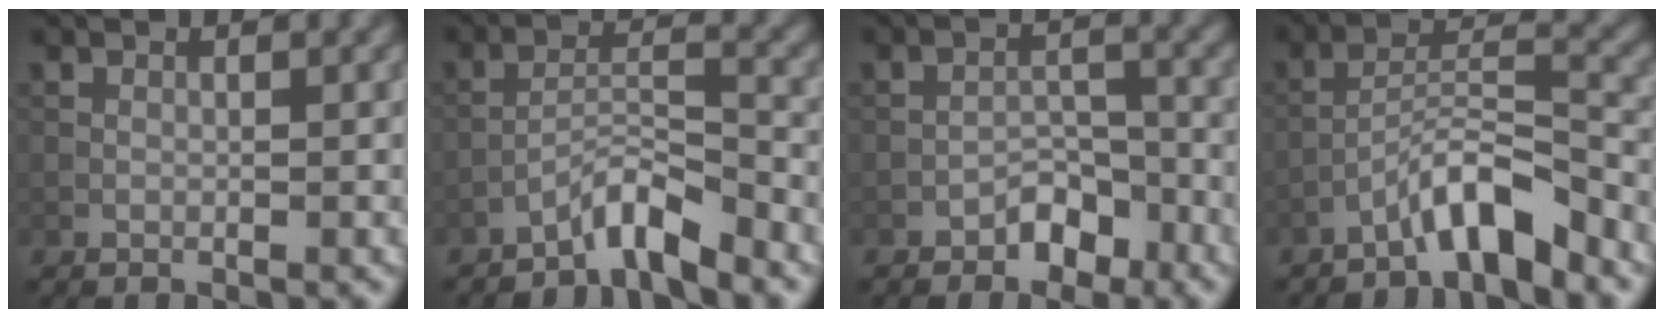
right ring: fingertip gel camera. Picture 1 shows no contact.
{"total": 3.8, "force": [-3.3, 0.4, 1.9], "torque": [-0.034, 0.012, -0.068]}
{"total": 2.9, "force": [-2.1, 1.5, 1.4], "torque": [-0.014, 0.013, -0.035]}
{"total": 5.3, "force": [-4.0, 0.9, 3.4], "torque": [-0.060, 0.015, -0.078]}